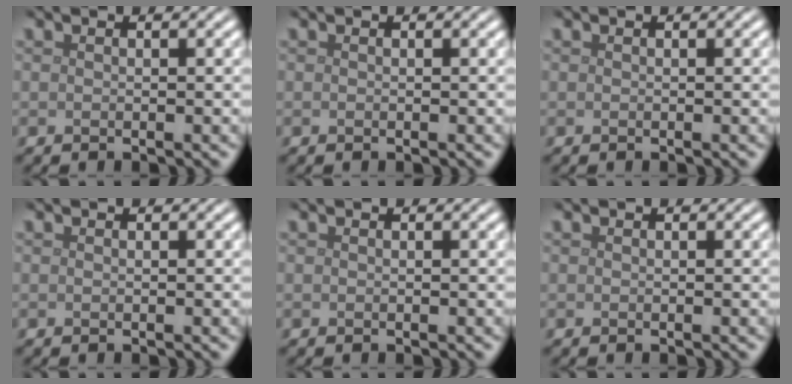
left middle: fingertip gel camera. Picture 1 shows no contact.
{"total": 0.0}
{"total": 0.0}
{"total": 0.0}
{"total": 0.0}
{"total": 0.0}